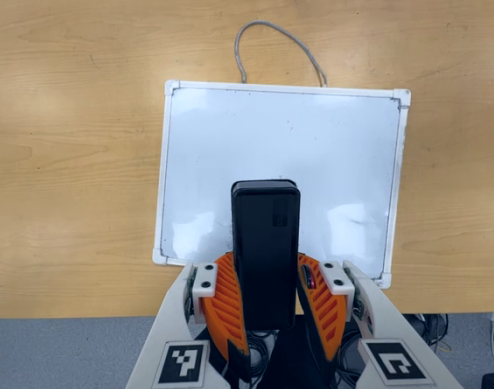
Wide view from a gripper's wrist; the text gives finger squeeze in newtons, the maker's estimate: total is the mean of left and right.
{"total": 7.0, "left": 6.4, "right": 7.6}